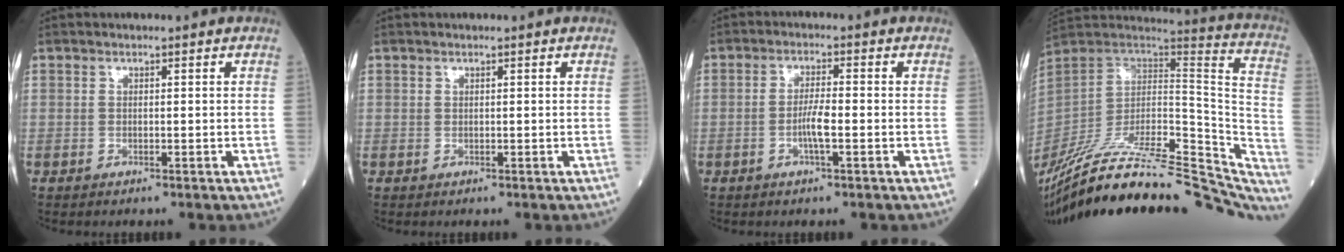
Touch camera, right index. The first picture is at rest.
{"total": 0.0}
{"total": 3.8, "force": [-1.1, 0.4, 3.7], "torque": [-0.072, 0.000, -0.022]}
{"total": 41.3, "force": [-35.4, 8.1, 19.7], "torque": [-0.269, -0.065, -0.501]}